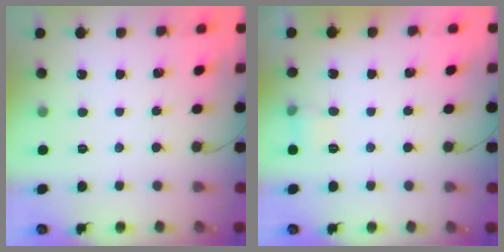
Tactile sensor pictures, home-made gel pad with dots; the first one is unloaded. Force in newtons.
{"total": 5.2, "press": 4.9, "slide": 1.7}